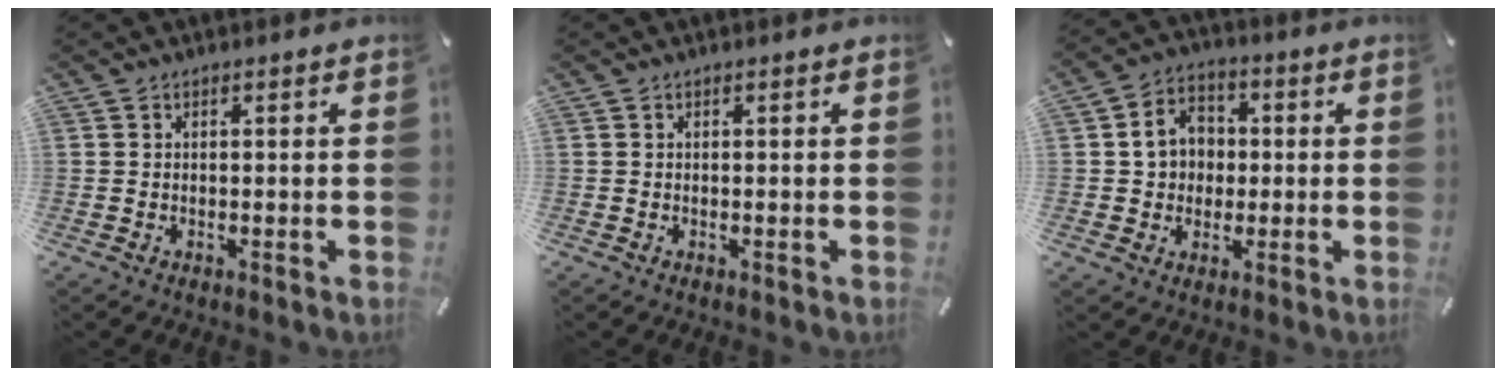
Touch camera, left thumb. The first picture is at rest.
{"total": 0.0}
{"total": 8.5, "force": [0.4, 7.5, 4.0], "torque": [-0.065, 0.018, 0.010]}